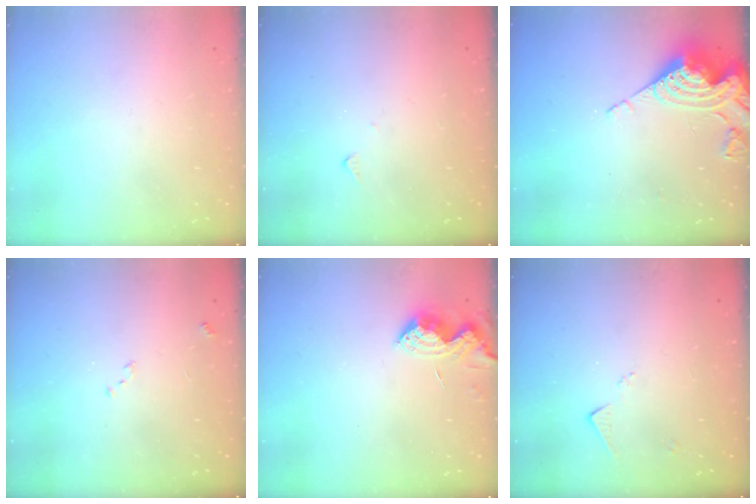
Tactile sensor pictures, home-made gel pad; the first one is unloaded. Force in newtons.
{"total": 5.6, "press": 5.5, "slide": 0.7}
{"total": 13.3, "press": 13.3, "slide": 1.1}
{"total": 7.9, "press": 7.8, "slide": 0.9}
{"total": 7.9, "press": 7.9, "slide": 0.8}
{"total": 5.0, "press": 4.9, "slide": 0.7}